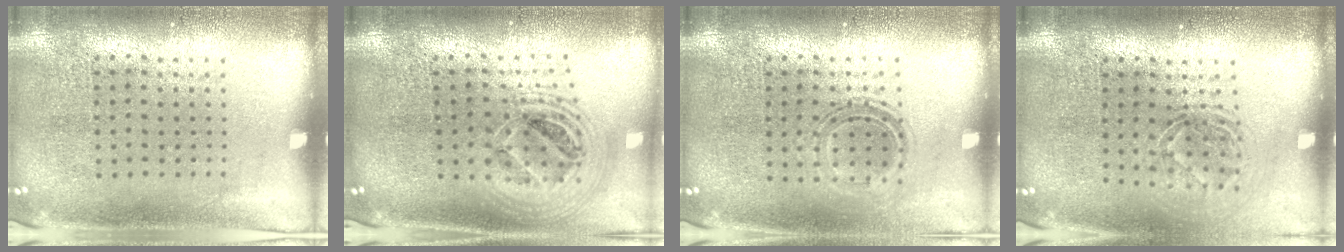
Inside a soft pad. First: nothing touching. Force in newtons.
{"total": 2.2, "press": 1.7, "slide": 1.4}
{"total": 1.1, "press": 1.0, "slide": 0.5}
{"total": 1.6, "press": 1.3, "slide": 1.1}